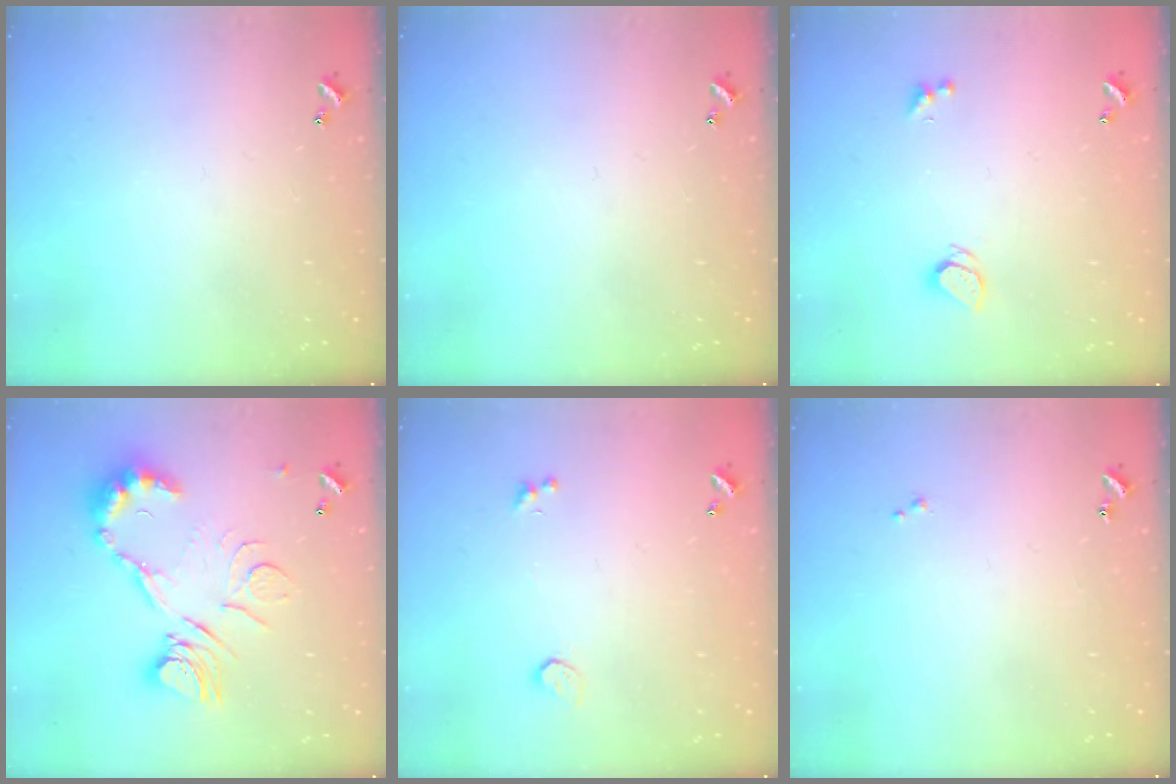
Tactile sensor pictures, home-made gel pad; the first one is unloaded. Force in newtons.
{"total": 0.0}
{"total": 1.8, "press": 1.7, "slide": 0.5}
{"total": 15.5, "press": 15.4, "slide": 1.8}
{"total": 0.9, "press": 0.7, "slide": 0.5}
{"total": 0.7, "press": 0.6, "slide": 0.3}